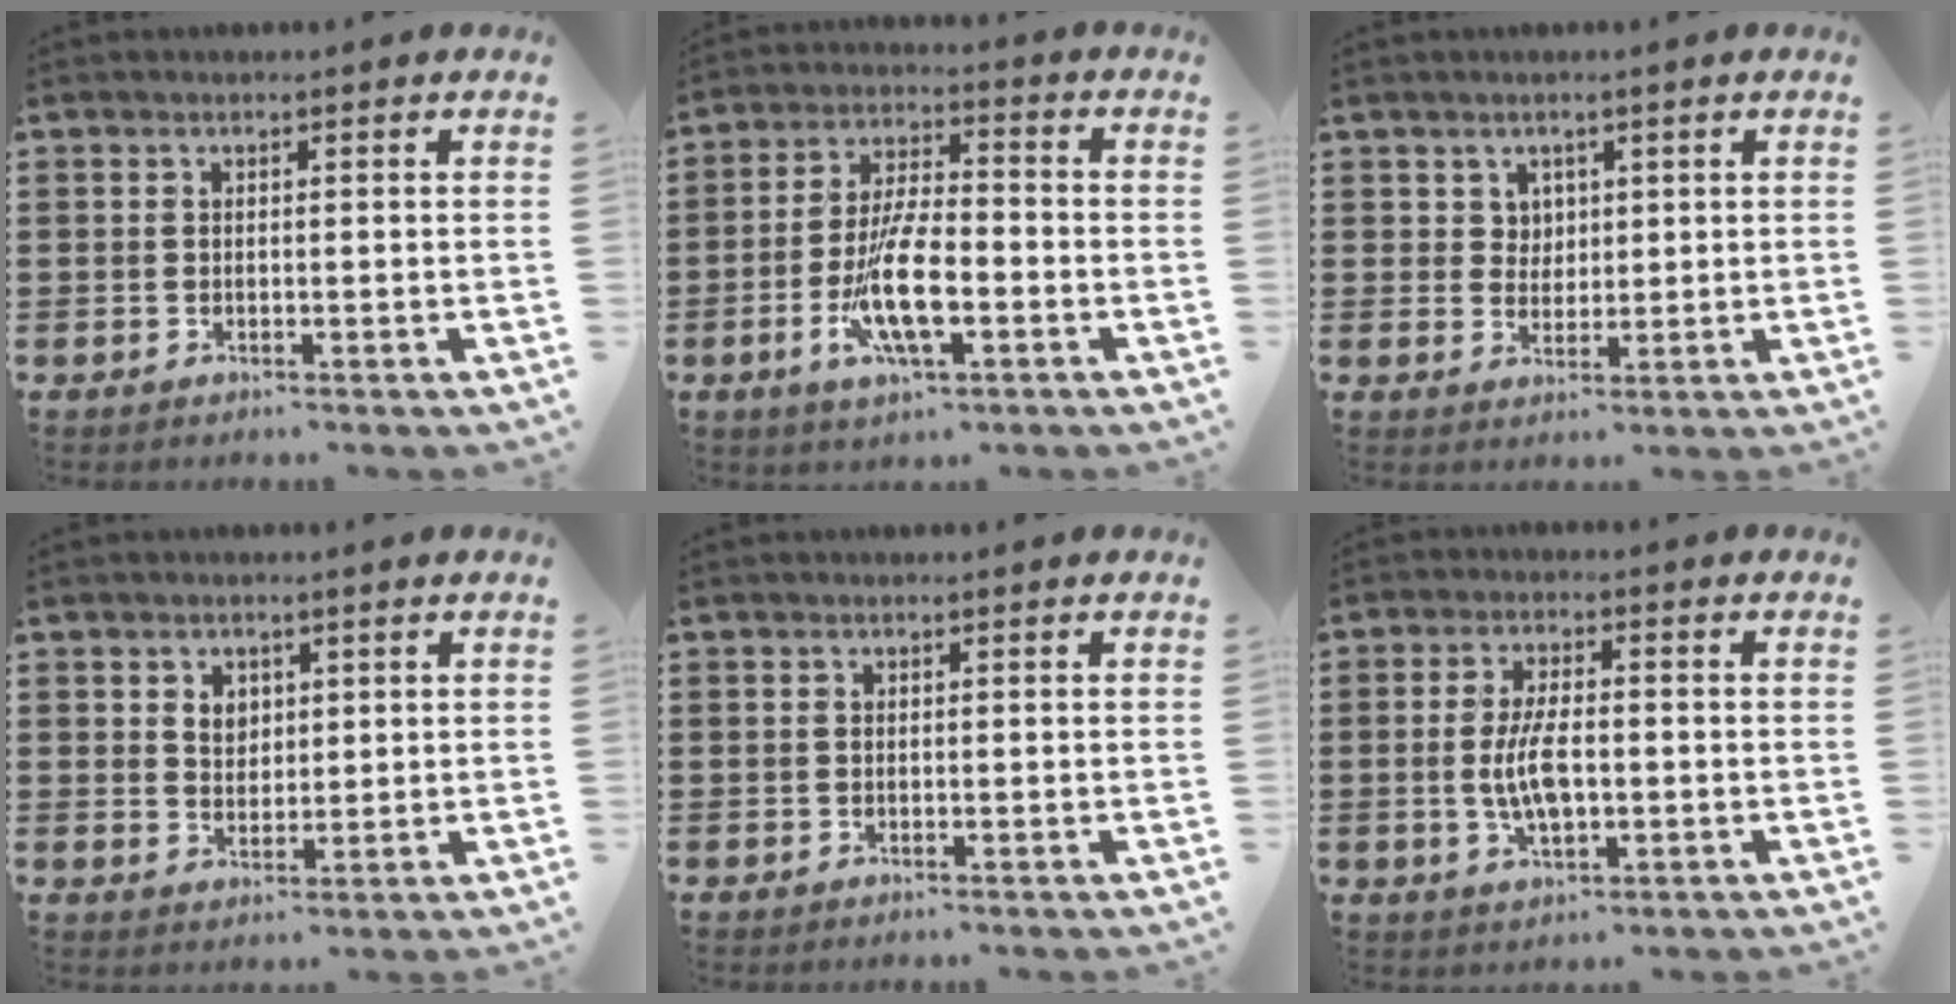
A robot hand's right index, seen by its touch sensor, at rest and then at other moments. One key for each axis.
{"total": 10.9, "fx": -3.2, "fy": 3.7, "fz": 9.7, "tx": -0.203, "ty": -0.011, "tz": -0.060}
{"total": 2.8, "fx": 1.4, "fy": 2.3, "fz": 0.7, "tx": -0.022, "ty": 0.008, "tz": 0.026}
{"total": 3.0, "fx": 1.3, "fy": 2.4, "fz": 1.2, "tx": -0.032, "ty": 0.010, "tz": 0.022}
{"total": 0.0}
{"total": 6.6, "fx": -0.8, "fy": 2.6, "fz": 6.0, "tx": -0.127, "ty": -0.005, "tz": -0.018}